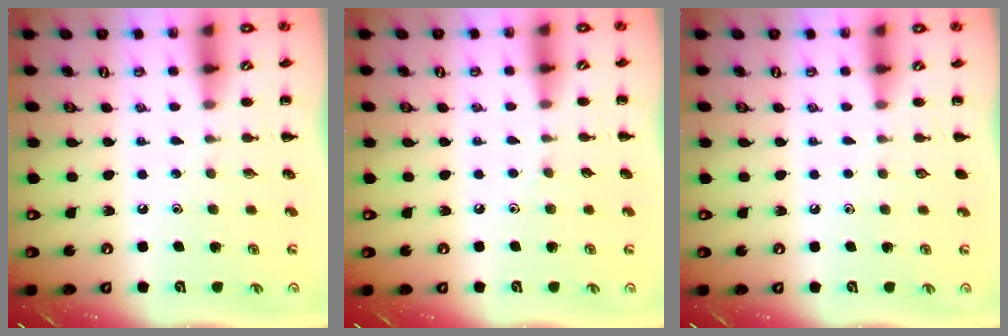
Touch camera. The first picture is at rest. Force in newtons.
{"total": 2.9, "press": 2.7, "slide": 1.1}
{"total": 0.0}